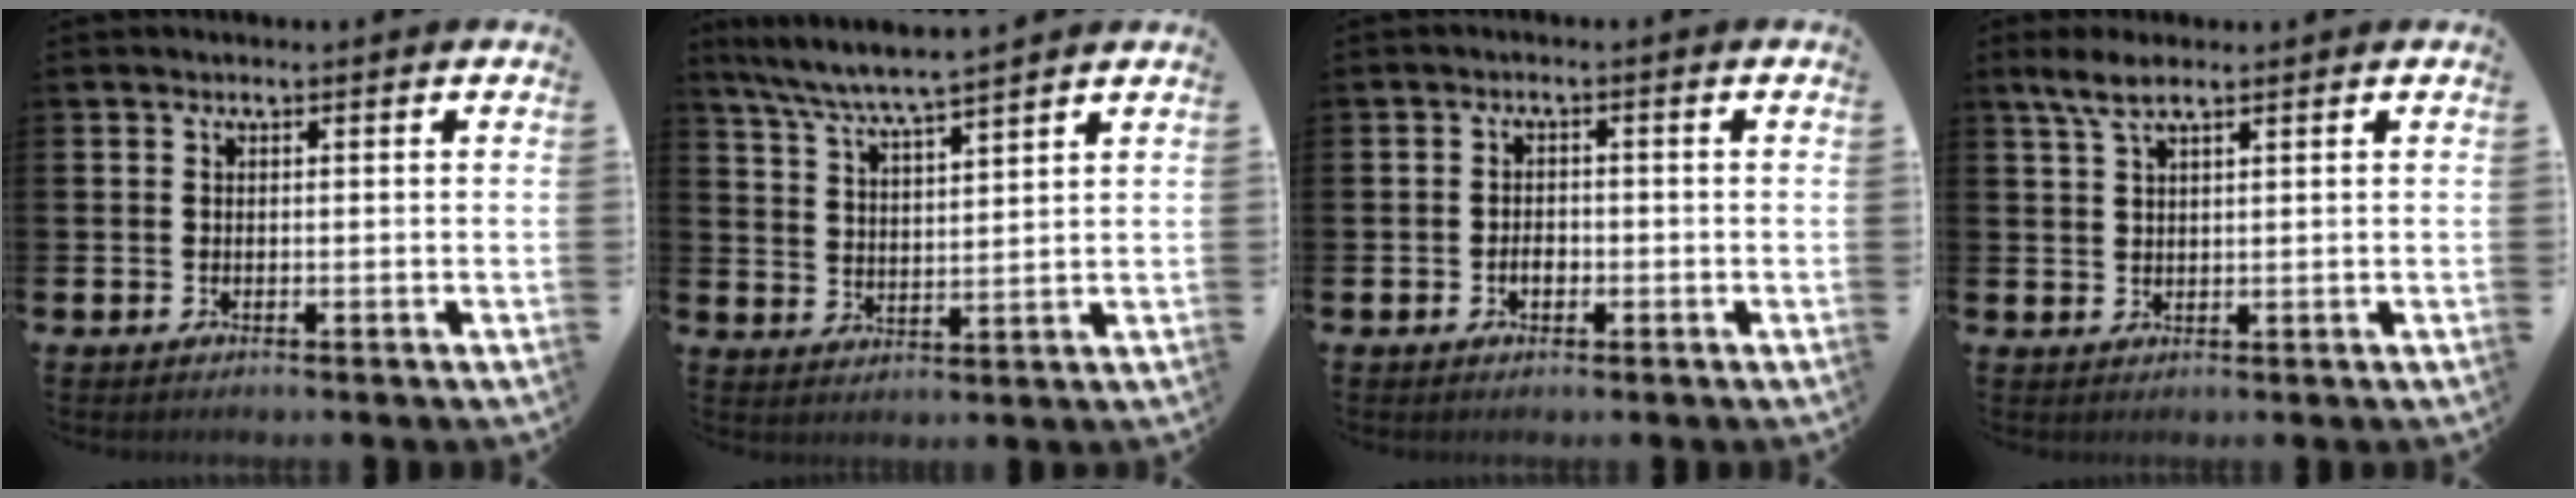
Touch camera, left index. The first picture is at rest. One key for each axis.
{"total": 6.4, "fx": 6.2, "fy": -0.3, "fz": 1.7, "tx": -0.054, "ty": -0.034, "tz": 0.109}
{"total": 2.0, "fx": -0.6, "fy": 1.3, "fz": 1.4, "tx": -0.012, "ty": -0.002, "tz": -0.017}
{"total": 4.2, "fx": 2.9, "fy": 1.2, "fz": 2.7, "tx": -0.052, "ty": -0.002, "tz": 0.051}